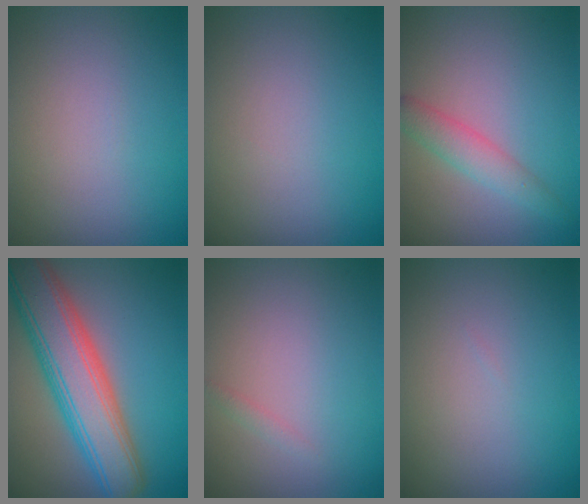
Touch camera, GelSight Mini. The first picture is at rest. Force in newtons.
{"total": 0.0}
{"total": 1.7, "press": 1.7, "slide": 0.1}
{"total": 8.9, "press": 8.9, "slide": 0.2}
{"total": 0.6, "press": 0.6, "slide": 0.1}
{"total": 0.0}